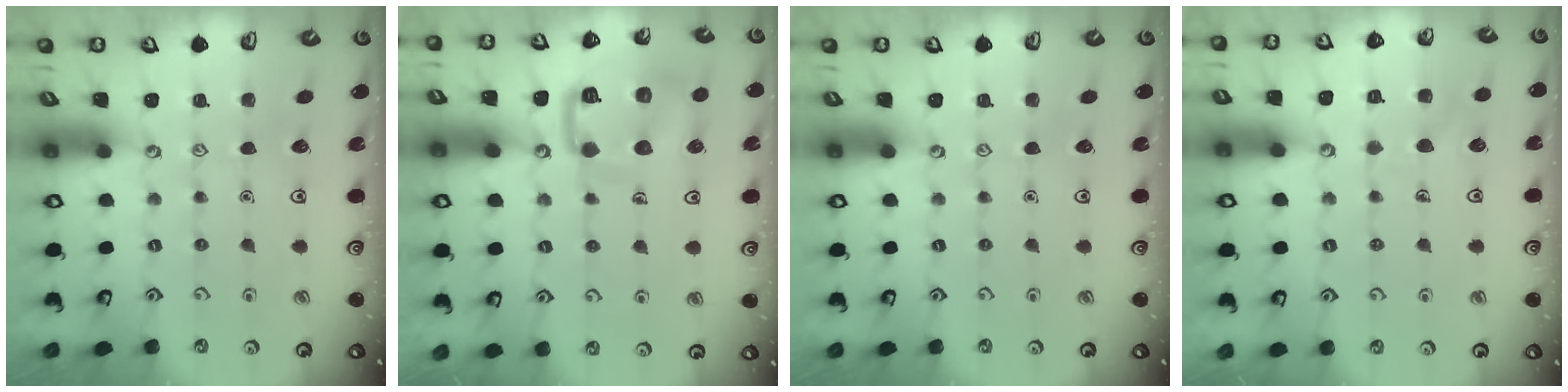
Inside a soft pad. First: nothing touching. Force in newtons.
{"total": 14.0, "press": 13.9, "slide": 1.7}
{"total": 0.0}
{"total": 7.3, "press": 7.3, "slide": 0.7}